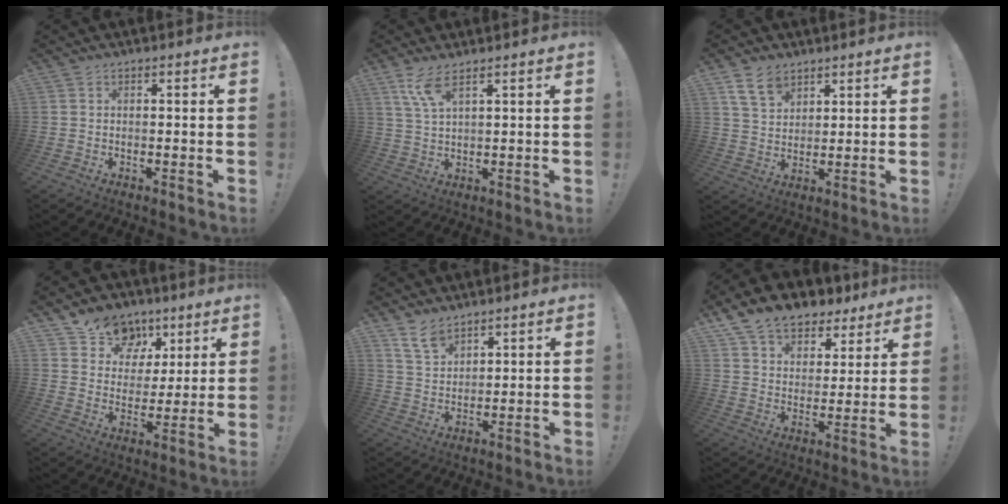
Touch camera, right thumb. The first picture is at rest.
{"total": 6.3, "force": [3.8, 1.2, 4.9], "torque": [-0.104, -0.008, 0.069]}
{"total": 8.1, "force": [5.5, 4.9, 3.5], "torque": [-0.058, -0.024, 0.106]}
{"total": 12.7, "force": [7.6, 9.7, 3.2], "torque": [-0.038, -0.049, 0.149]}
{"total": 6.7, "force": [5.3, 2.8, 2.9], "torque": [-0.060, -0.029, 0.103]}
{"total": 12.2, "force": [9.1, 7.1, 3.7], "torque": [-0.072, -0.061, 0.174]}